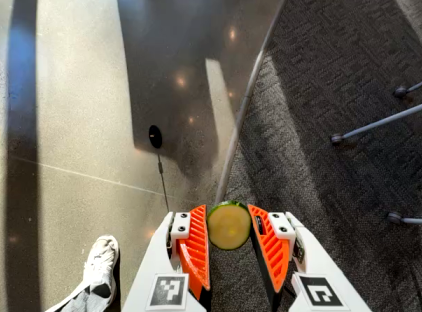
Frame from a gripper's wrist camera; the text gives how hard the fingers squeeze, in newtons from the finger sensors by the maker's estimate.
{"total": 7.9, "left": 7.8, "right": 8.0}